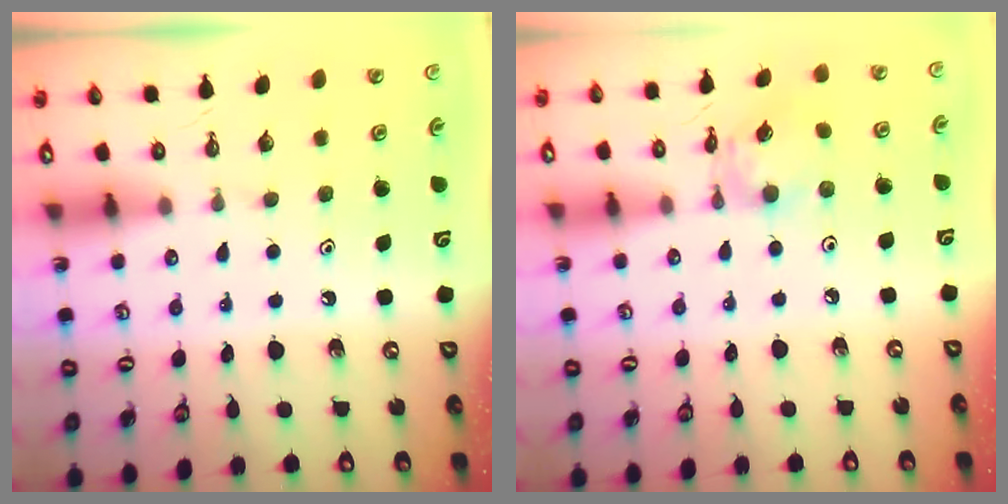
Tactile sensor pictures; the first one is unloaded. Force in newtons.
{"total": 10.9, "press": 10.9, "slide": 1.0}